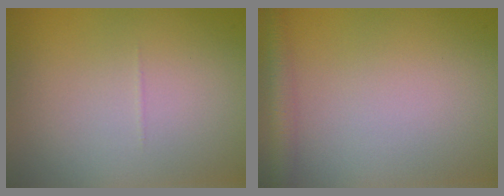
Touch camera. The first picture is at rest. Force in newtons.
{"total": 2.4, "press": 2.4, "slide": 0.1}